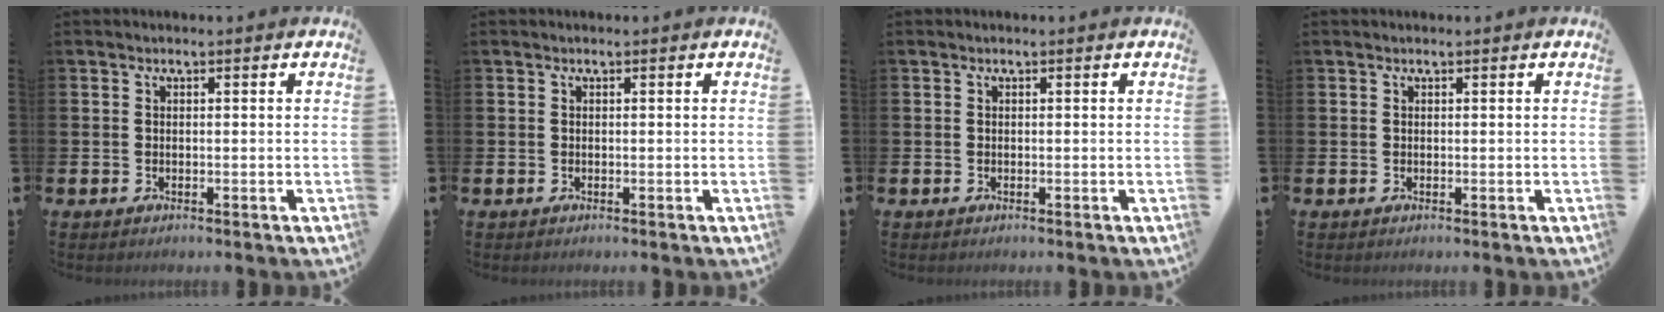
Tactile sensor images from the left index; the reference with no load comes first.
{"total": 0.0}
{"total": 0.0}
{"total": 0.0}